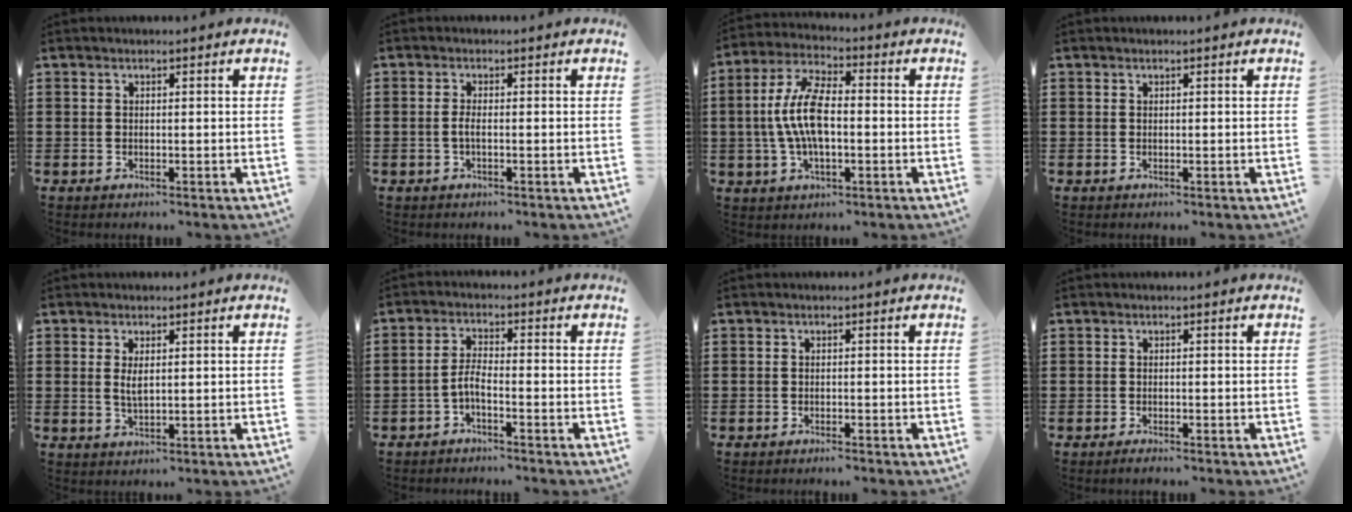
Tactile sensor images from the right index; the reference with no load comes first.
{"total": 1.7, "force": [-0.5, 0.3, 1.6], "torque": [-0.044, -0.005, -0.014]}
{"total": 9.3, "force": [-0.5, 3.6, 8.6], "torque": [-0.195, -0.007, -0.016]}
{"total": 0.0}
{"total": 2.7, "force": [0.5, 0.8, 2.5], "torque": [-0.052, 0.001, 0.007]}
{"total": 2.9, "force": [-1.7, 0.5, 2.3], "torque": [-0.057, 0.001, -0.039]}
{"total": 0.7, "force": [-0.6, 0.0, 0.3], "torque": [-0.007, -0.003, -0.012]}
{"total": 0.7, "force": [-0.7, 0.1, 0.2], "torque": [-0.005, -0.002, -0.013]}